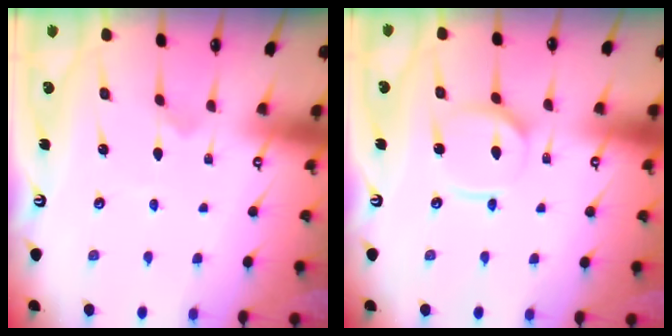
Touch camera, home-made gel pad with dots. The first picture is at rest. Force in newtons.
{"total": 8.0, "press": 8.0, "slide": 0.7}